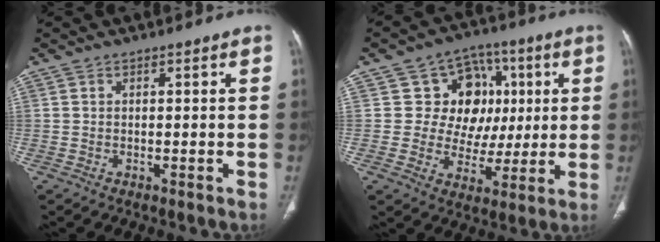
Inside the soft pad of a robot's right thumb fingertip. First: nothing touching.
{"total": 13.3, "force": [3.0, 11.6, 5.8], "torque": [-0.024, 0.005, 0.051]}